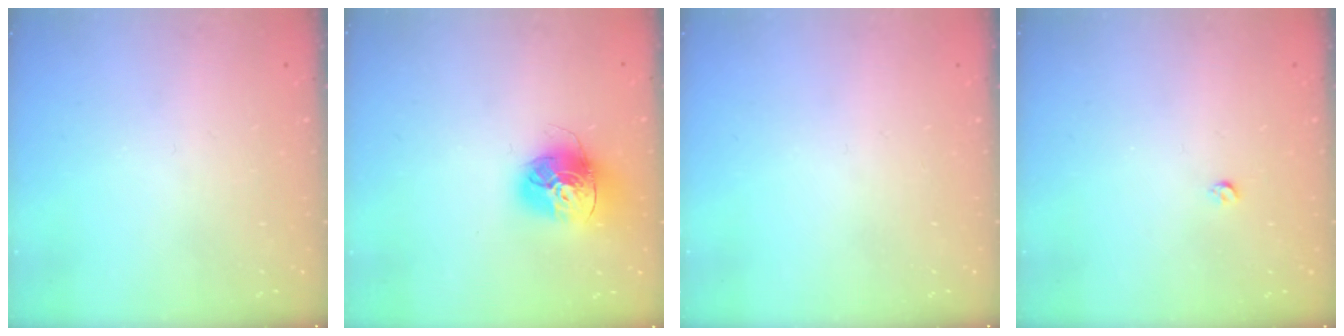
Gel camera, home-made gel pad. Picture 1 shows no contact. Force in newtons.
{"total": 15.7, "press": 15.6, "slide": 1.6}
{"total": 0.0}
{"total": 2.8, "press": 2.8, "slide": 0.5}